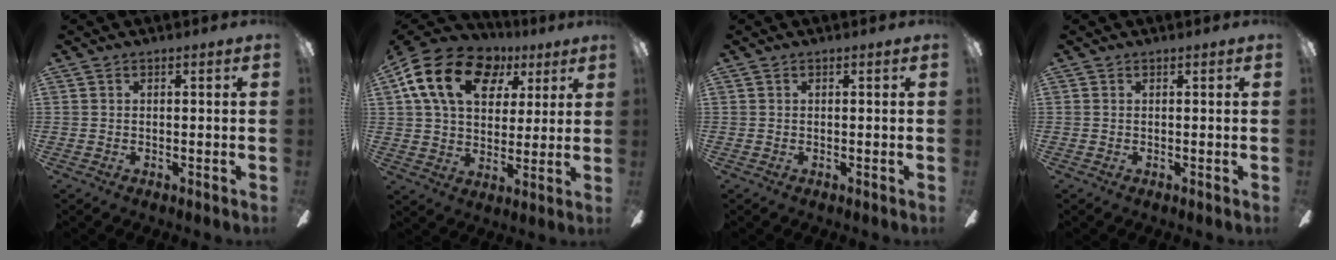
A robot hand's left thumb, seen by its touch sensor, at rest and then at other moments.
{"total": 18.6, "force": [8.3, 12.6, 10.8], "torque": [-0.193, -0.014, 0.149]}
{"total": 0.0}
{"total": 0.0}